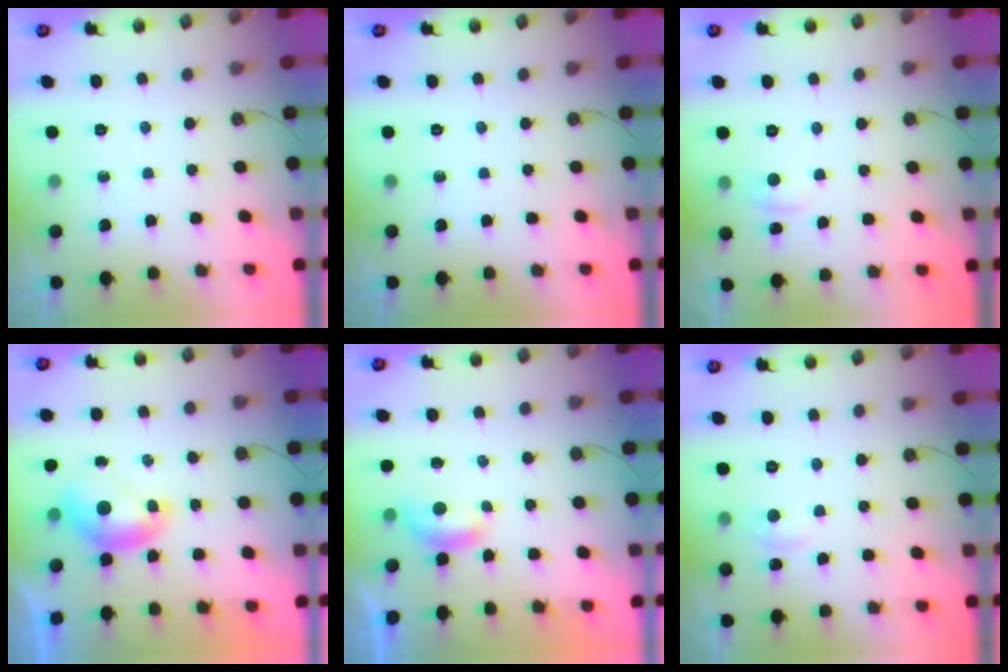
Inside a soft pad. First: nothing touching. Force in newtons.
{"total": 0.0}
{"total": 1.5, "press": 1.3, "slide": 0.7}
{"total": 0.0}
{"total": 1.5, "press": 1.4, "slide": 0.4}
{"total": 3.7, "press": 3.7, "slide": 0.3}